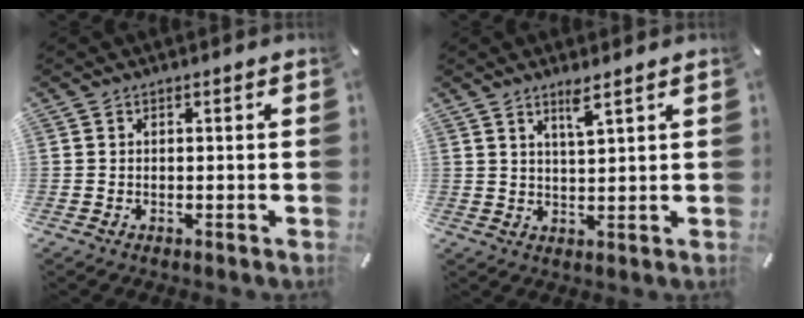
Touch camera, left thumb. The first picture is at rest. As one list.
[{"total": 4.0, "force": [3.0, 0.2, 2.7], "torque": [-0.059, -0.006, 0.051]}]